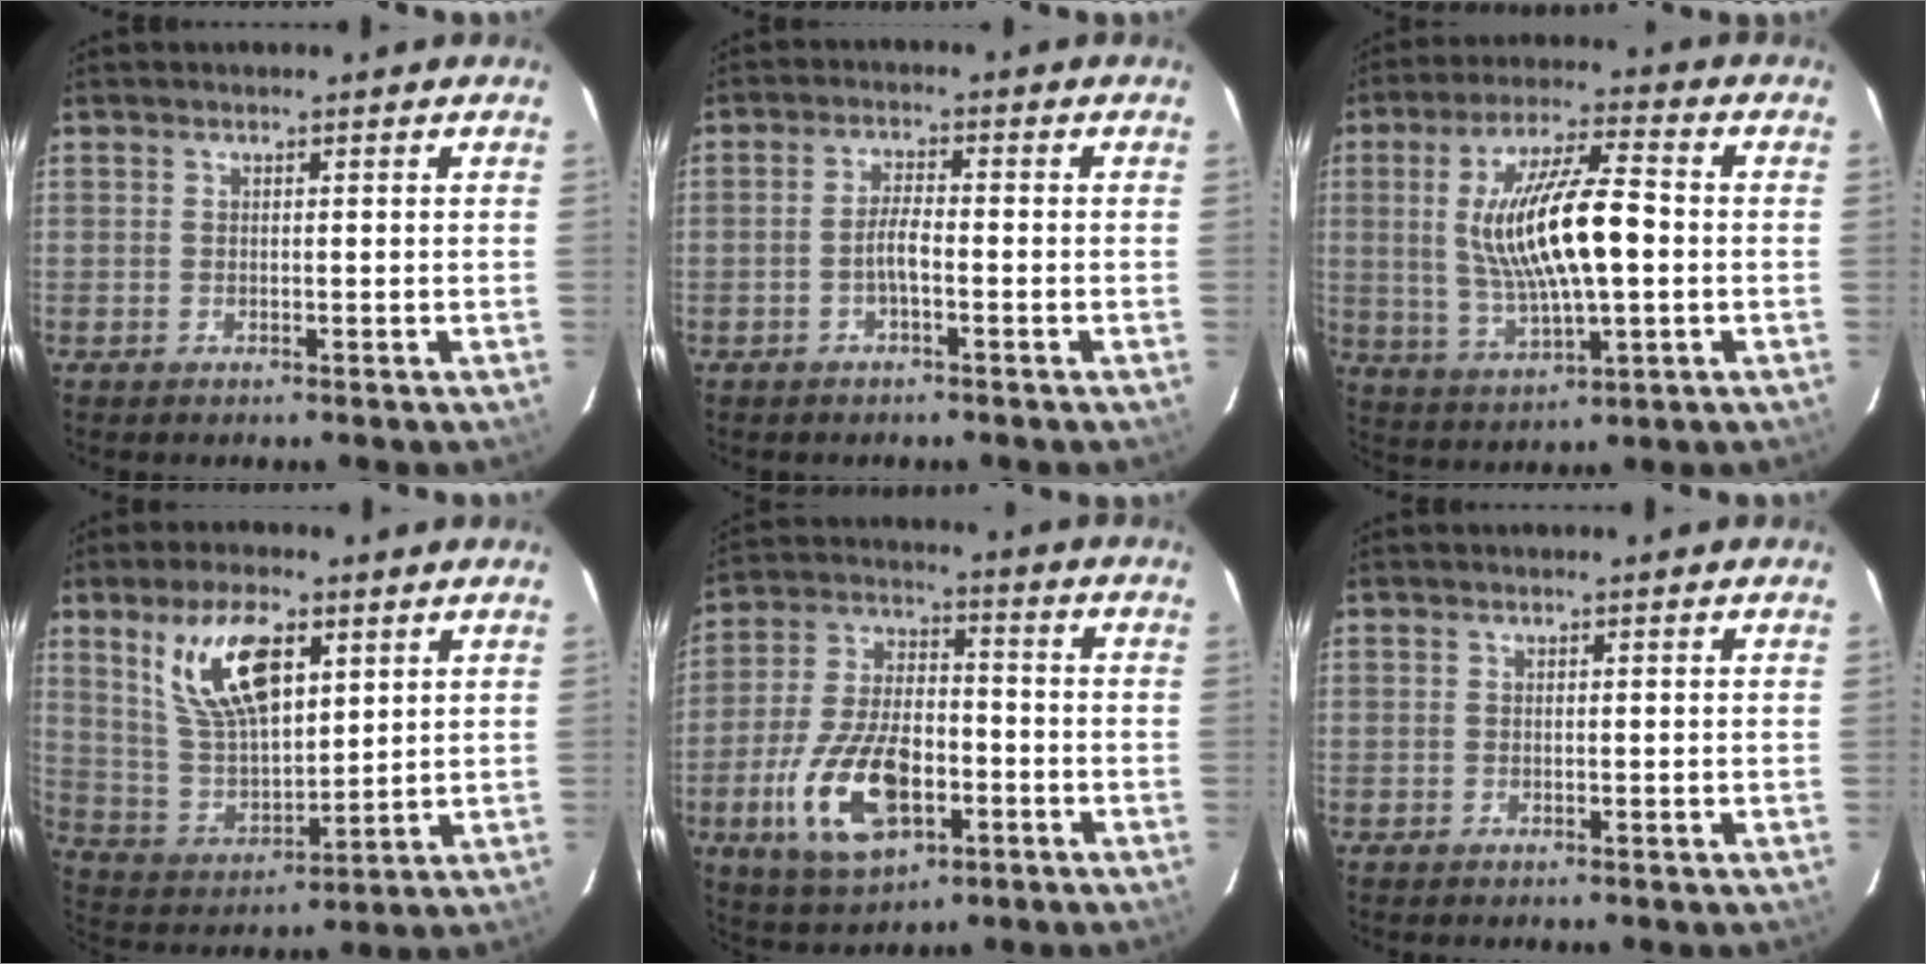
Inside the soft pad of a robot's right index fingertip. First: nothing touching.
{"total": 2.9, "force": [-1.3, 0.6, 2.5], "torque": [-0.052, 0.005, -0.025]}
{"total": 15.6, "force": [0.3, 4.4, 15.0], "torque": [-0.282, 0.001, 0.016]}
{"total": 14.1, "force": [6.8, 6.2, 10.7], "torque": [-0.200, 0.007, 0.141]}
{"total": 16.9, "force": [-6.2, 8.7, 13.1], "torque": [-0.277, -0.003, -0.100]}
{"total": 0.0}